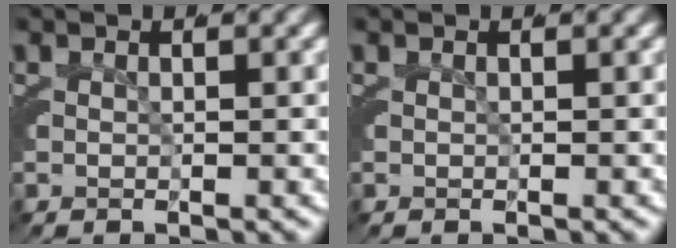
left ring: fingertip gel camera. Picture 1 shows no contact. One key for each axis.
{"total": 0.0}